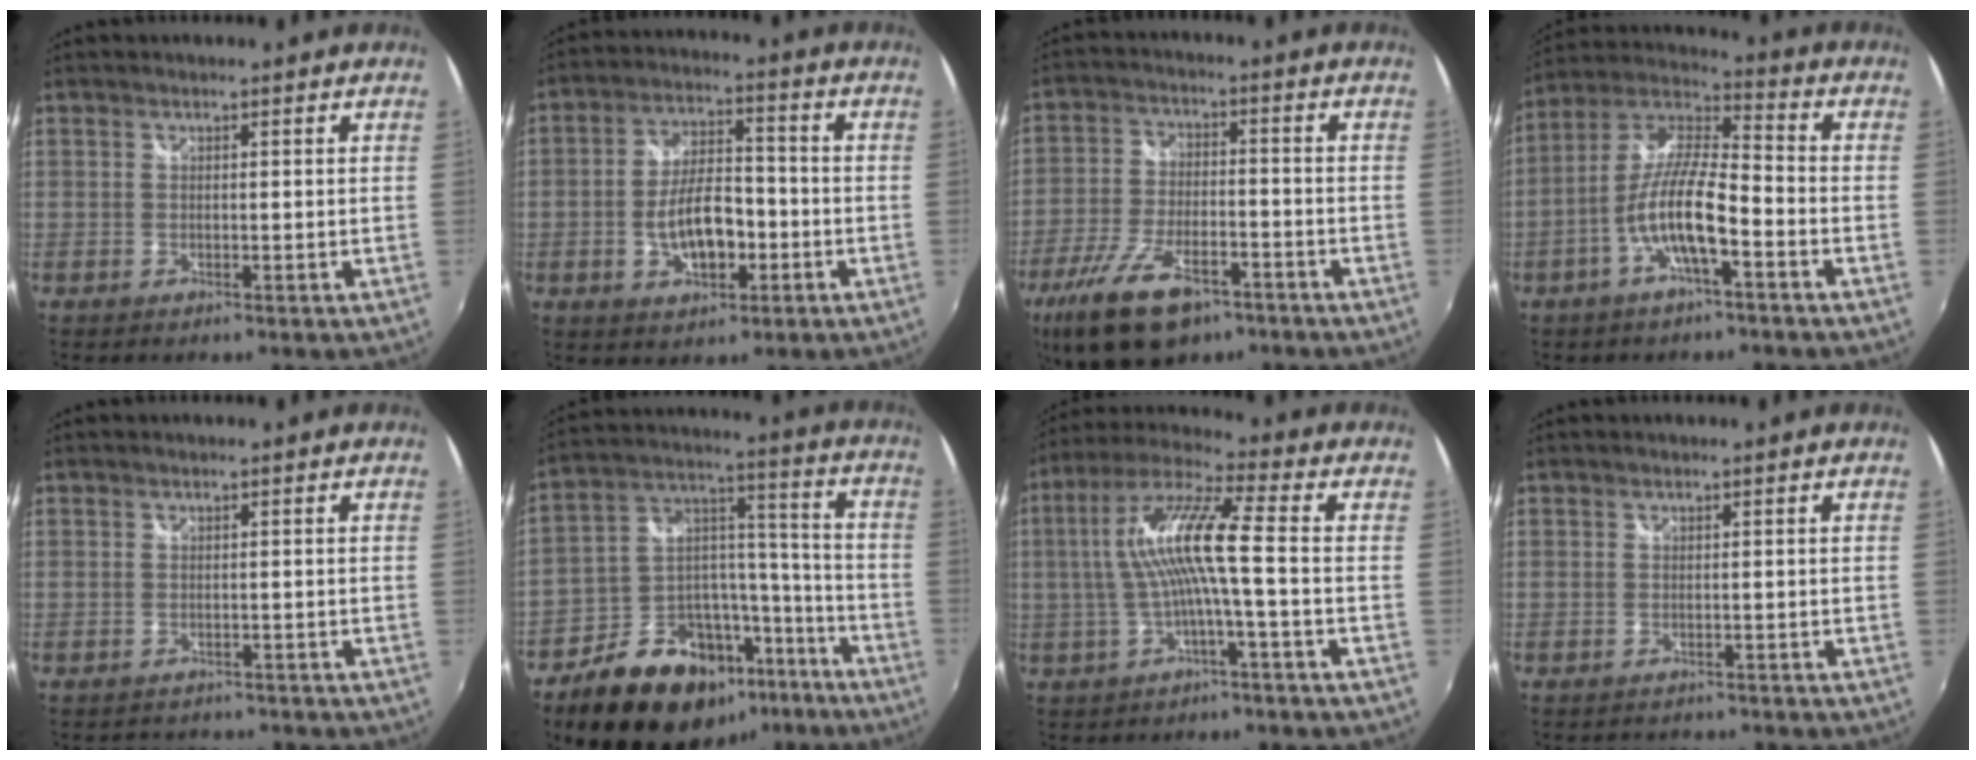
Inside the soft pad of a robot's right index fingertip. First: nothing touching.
{"total": 9.8, "force": [-2.9, 4.8, 8.1], "torque": [-0.153, 0.010, -0.040]}
{"total": 15.5, "force": [-9.8, 6.9, 9.8], "torque": [-0.216, -0.030, -0.174]}
{"total": 11.5, "force": [-4.7, 2.6, 10.2], "torque": [-0.211, 0.004, -0.089]}
{"total": 3.7, "force": [-3.1, 2.0, 0.5], "torque": [-0.004, 0.000, -0.042]}
{"total": 21.1, "force": [-13.7, 12.7, 9.8], "torque": [-0.186, 0.067, -0.191]}
{"total": 11.3, "force": [-1.0, 0.2, 11.3], "torque": [-0.223, 0.014, -0.014]}
{"total": 1.6, "force": [-1.3, 1.0, 0.1], "torque": [-0.005, -0.002, -0.018]}